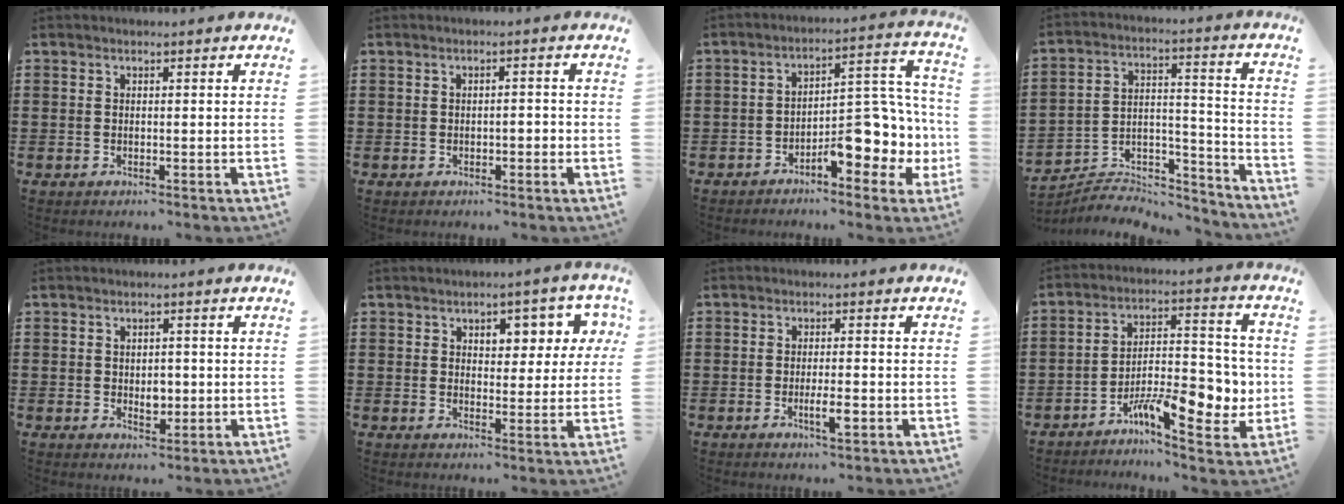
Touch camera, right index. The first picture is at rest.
{"total": 1.3, "force": [-0.6, 0.6, 0.9], "torque": [-0.020, 0.001, -0.013]}
{"total": 7.9, "force": [-3.7, 3.4, 6.1], "torque": [-0.076, -0.011, -0.070]}
{"total": 5.9, "force": [-5.7, 1.5, 0.7], "torque": [-0.009, 0.007, -0.113]}
{"total": 2.6, "force": [-0.1, 1.7, 2.0], "torque": [-0.025, -0.003, -0.006]}
{"total": 4.7, "force": [2.4, 3.0, 2.8], "torque": [-0.037, -0.002, 0.032]}
{"total": 3.6, "force": [-1.3, 0.7, 3.3], "torque": [-0.061, -0.001, -0.025]}
{"total": 10.6, "force": [-5.2, 4.2, 8.3], "torque": [-0.103, 0.012, -0.091]}